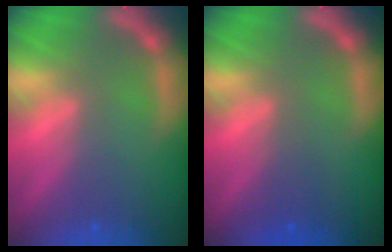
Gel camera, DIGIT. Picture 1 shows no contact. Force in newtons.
{"total": 1.5}